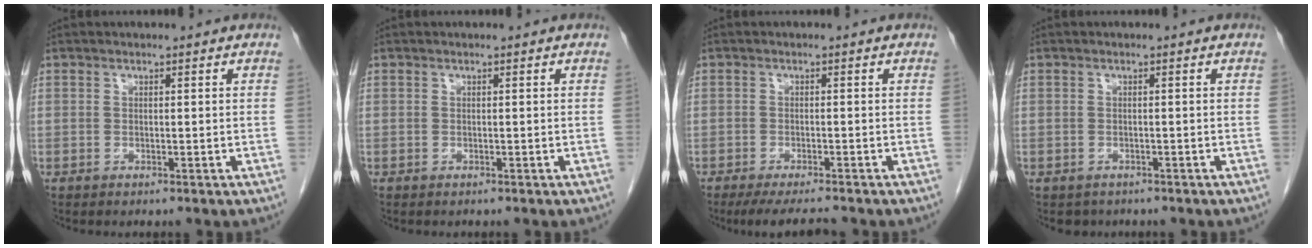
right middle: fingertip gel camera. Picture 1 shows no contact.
{"total": 0.0}
{"total": 5.8, "force": [-5.1, 0.4, 2.7], "torque": [-0.038, -0.015, -0.083]}
{"total": 1.9, "force": [-1.4, 1.2, 0.1], "torque": [-0.007, 0.002, -0.019]}